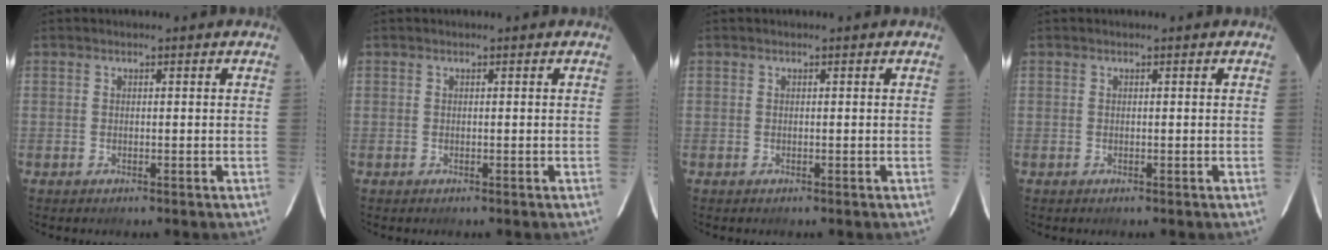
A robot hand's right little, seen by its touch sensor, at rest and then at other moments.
{"total": 0.0}
{"total": 0.0}
{"total": 0.0}